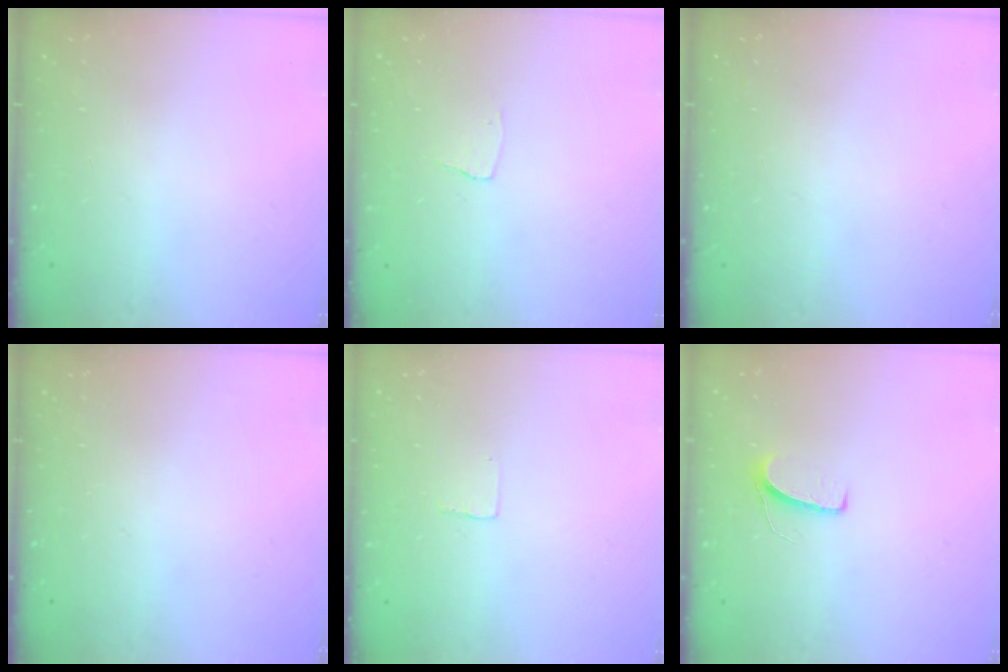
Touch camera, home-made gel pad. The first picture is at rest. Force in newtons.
{"total": 2.6, "press": 2.6, "slide": 0.2}
{"total": 0.0}
{"total": 0.0}
{"total": 1.9, "press": 1.9, "slide": 0.1}
{"total": 6.4, "press": 6.4, "slide": 0.6}